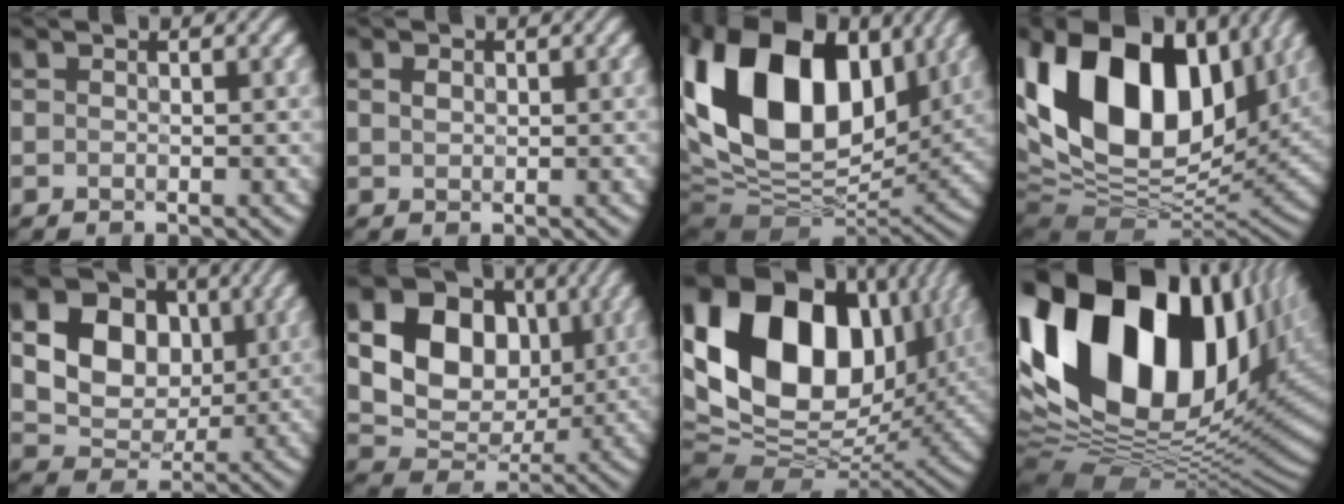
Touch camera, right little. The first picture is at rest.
{"total": 0.7, "force": [0.0, 0.6, 0.4], "torque": [-0.013, 0.000, 0.006]}
{"total": 18.7, "force": [4.5, 12.1, 13.6], "torque": [-0.272, 0.027, 0.064]}
{"total": 19.2, "force": [4.8, 12.2, 14.1], "torque": [-0.279, 0.018, 0.081]}
{"total": 9.6, "force": [1.9, 7.5, 5.8], "torque": [-0.128, 0.016, 0.021]}
{"total": 12.8, "force": [2.4, 9.9, 7.9], "torque": [-0.147, 0.027, 0.034]}
{"total": 20.8, "force": [5.8, 14.1, 14.1], "torque": [-0.291, 0.030, 0.100]}
{"total": 21.3, "force": [5.3, 13.6, 15.6], "torque": [-0.329, 0.006, 0.104]}